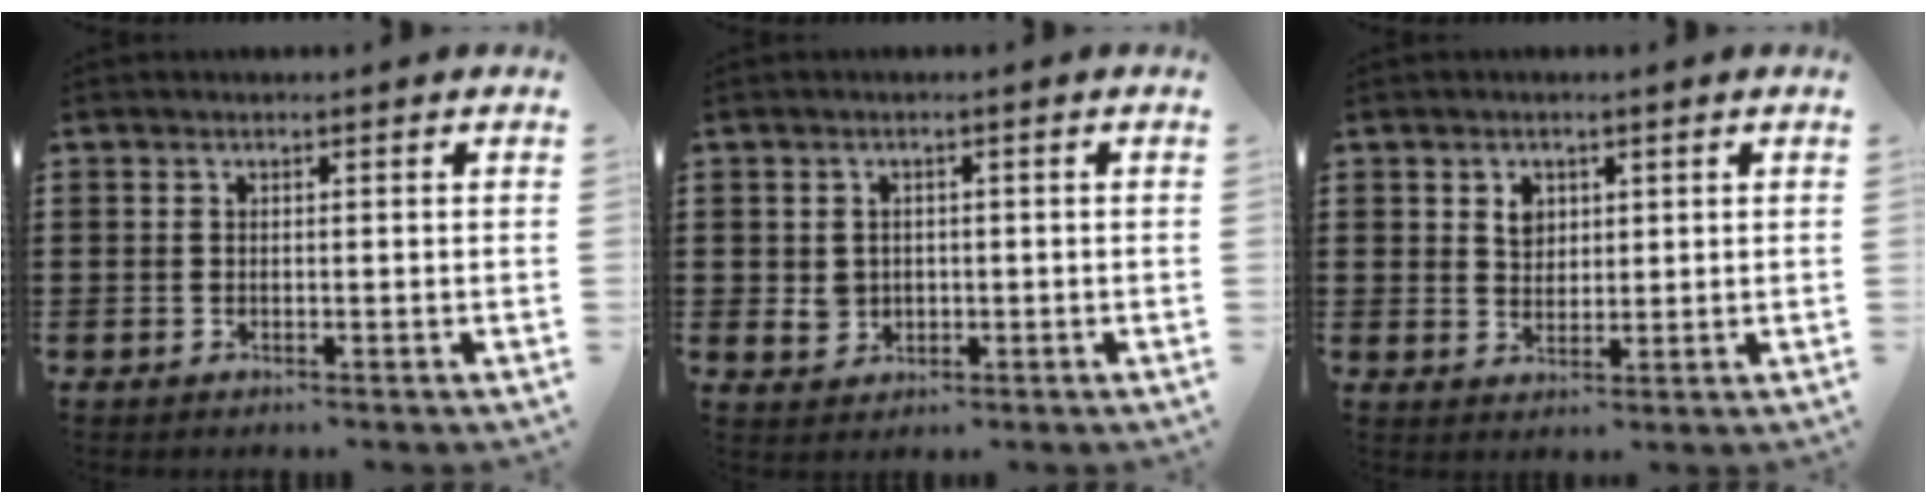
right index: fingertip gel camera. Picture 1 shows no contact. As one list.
[{"total": 2.6, "force": [-0.2, 2.3, 1.0], "torque": [-0.027, 0.007, -0.006]}, {"total": 2.8, "force": [1.3, 2.2, 1.2], "torque": [-0.024, 0.006, 0.021]}]